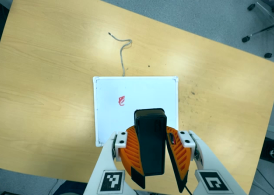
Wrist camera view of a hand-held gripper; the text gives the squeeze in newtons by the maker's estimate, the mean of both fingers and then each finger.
{"total": 10.9, "left": 10.7, "right": 11.1}